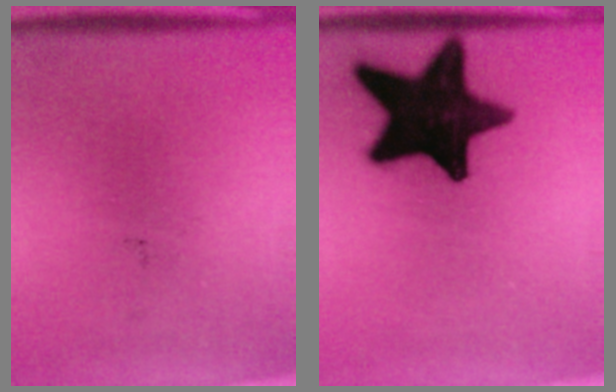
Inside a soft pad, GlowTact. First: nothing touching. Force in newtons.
{"total": 18.7}